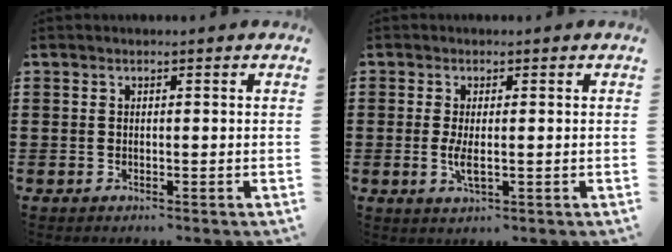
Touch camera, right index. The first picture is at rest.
{"total": 3.1, "force": [-0.2, 0.8, 3.0], "torque": [-0.062, -0.005, -0.006]}